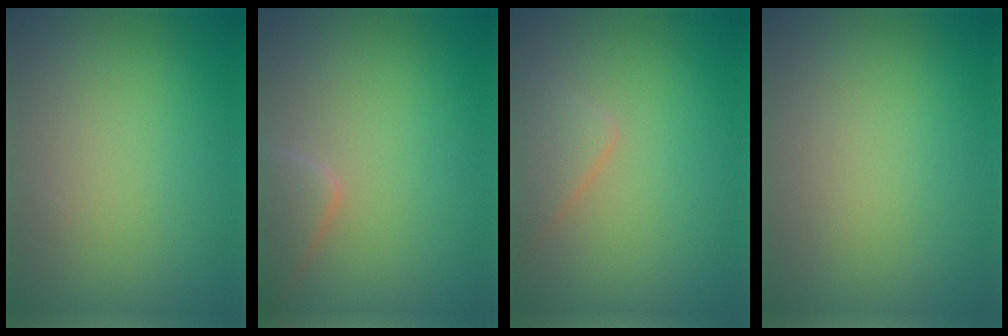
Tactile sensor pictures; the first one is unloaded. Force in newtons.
{"total": 2.5, "press": 2.5, "slide": 0.3}
{"total": 2.3, "press": 2.3, "slide": 0.1}
{"total": 0.0}